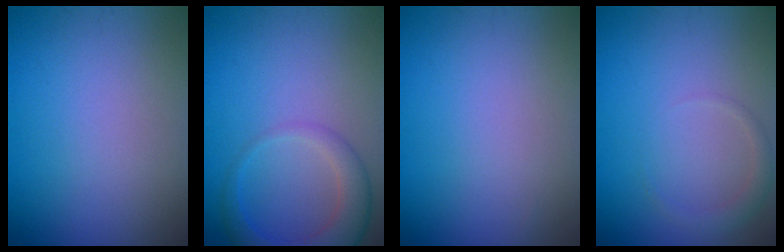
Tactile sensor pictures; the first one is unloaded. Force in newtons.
{"total": 4.6, "press": 4.6, "slide": 0.2}
{"total": 0.0}
{"total": 1.3, "press": 1.3, "slide": 0.1}